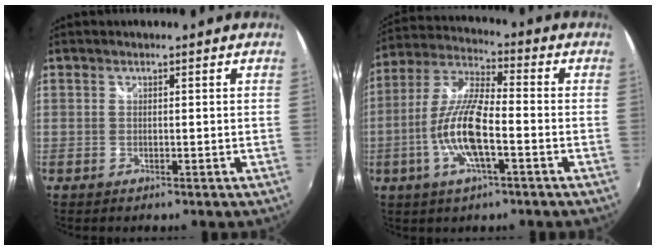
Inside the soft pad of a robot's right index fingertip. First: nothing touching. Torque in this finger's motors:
{"motor_torque": [1.58, -0.56, 0.36, 0.15]}